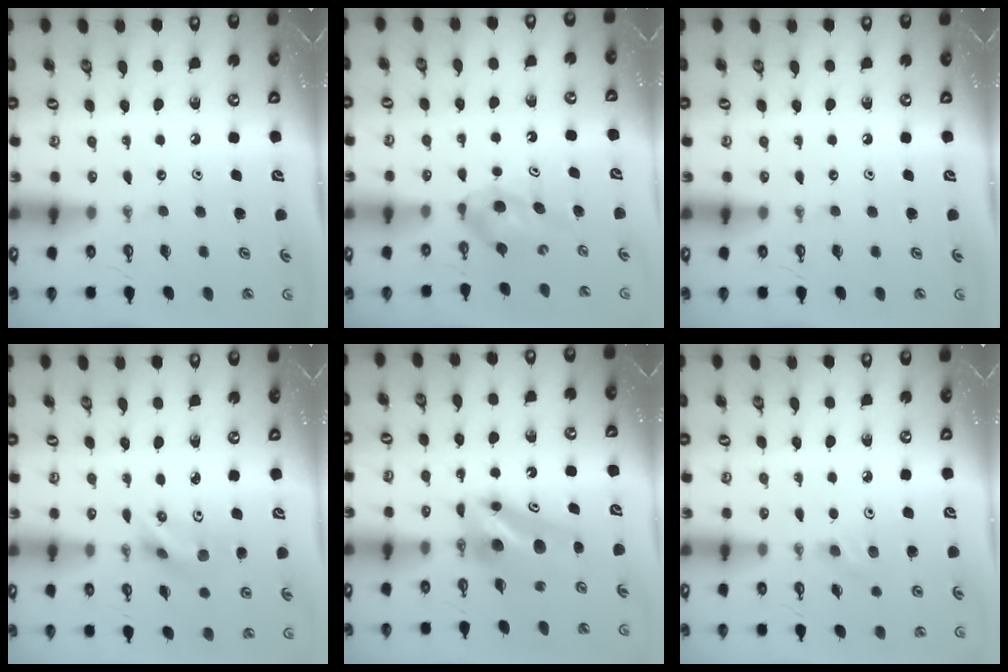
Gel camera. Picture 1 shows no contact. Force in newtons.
{"total": 5.0, "press": 4.7, "slide": 1.7}
{"total": 0.0}
{"total": 5.6, "press": 4.5, "slide": 3.3}
{"total": 6.6, "press": 6.6, "slide": 0.5}
{"total": 2.6, "press": 2.5, "slide": 0.8}